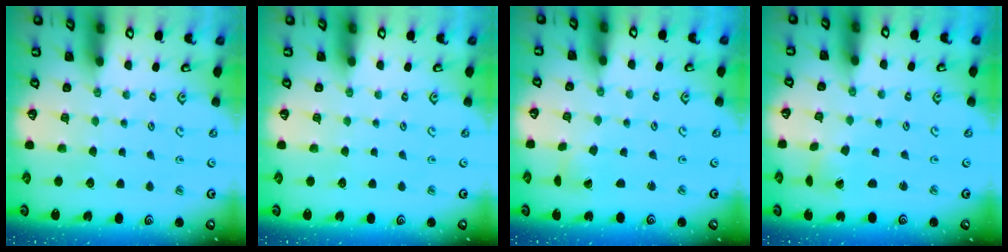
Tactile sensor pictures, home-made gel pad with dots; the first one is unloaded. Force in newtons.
{"total": 0.0}
{"total": 2.8, "press": 2.8, "slide": 0.2}
{"total": 1.5, "press": 1.5, "slide": 0.1}